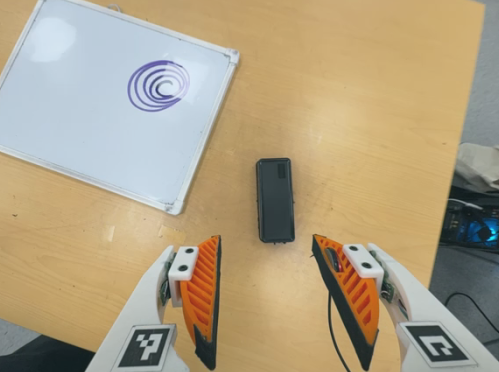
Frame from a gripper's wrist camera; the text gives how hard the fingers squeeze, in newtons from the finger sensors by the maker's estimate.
{"total": 0.0}